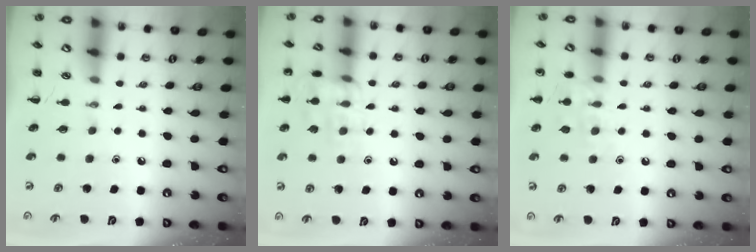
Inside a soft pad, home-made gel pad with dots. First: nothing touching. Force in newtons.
{"total": 12.5, "press": 12.5, "slide": 0.6}
{"total": 10.0, "press": 9.9, "slide": 1.0}